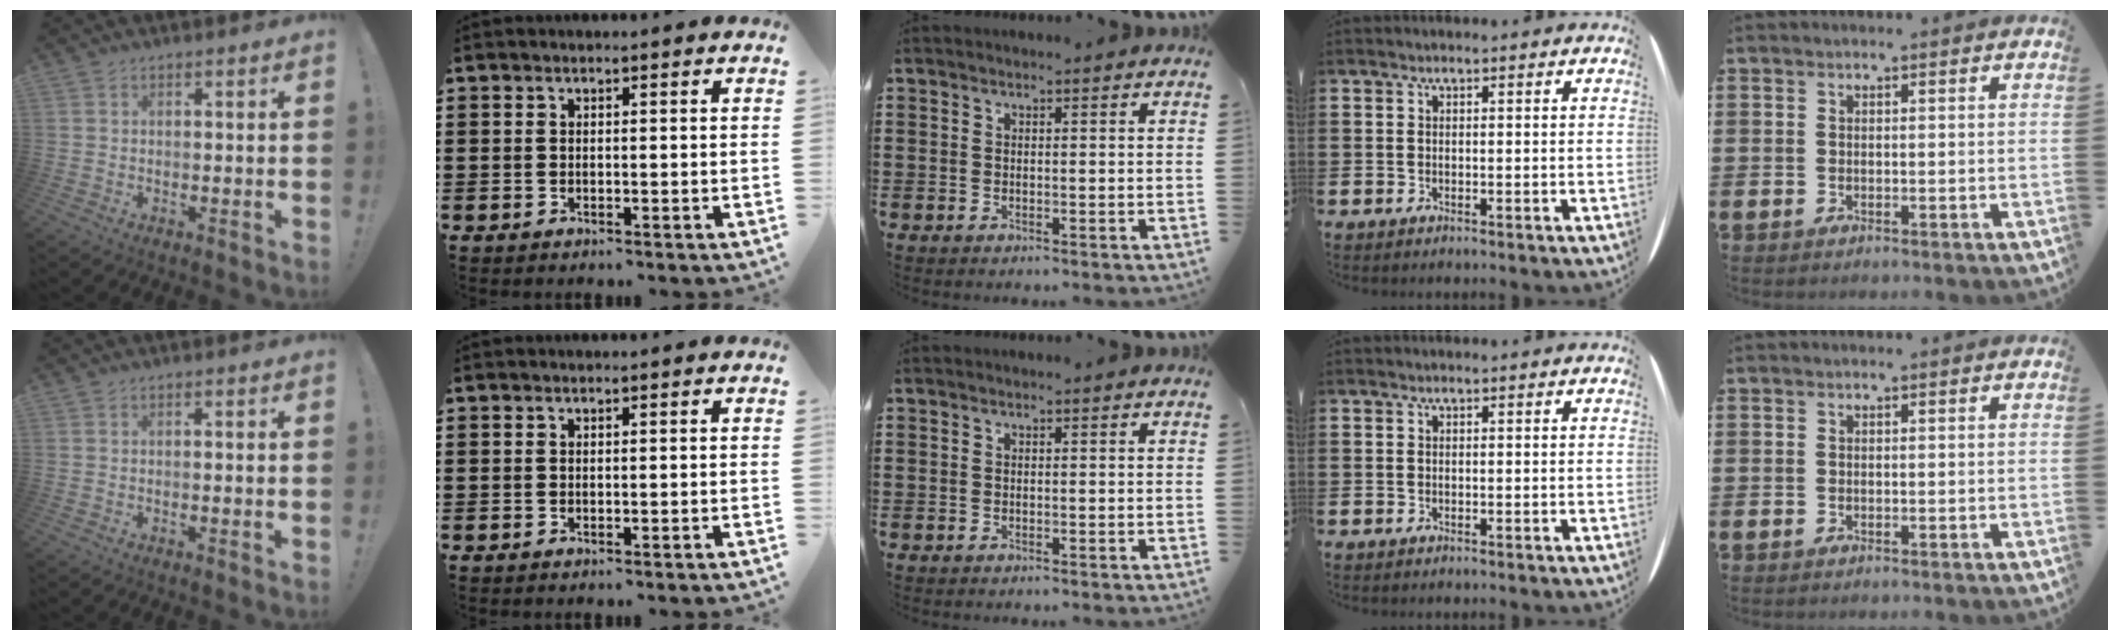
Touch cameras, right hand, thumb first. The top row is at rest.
{"thumb": {"total": 0.6, "force": [0.0, -0.2, 0.6], "torque": [-0.004, -0.003, -0.001]}}